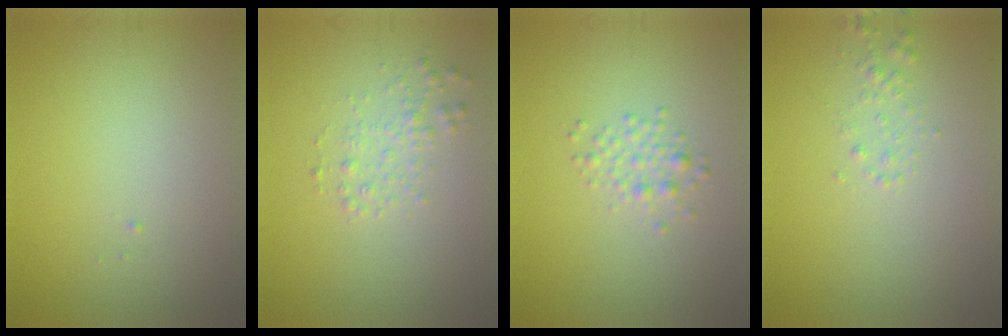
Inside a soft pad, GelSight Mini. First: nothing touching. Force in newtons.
{"total": 1.6, "press": 1.6, "slide": 0.0}
{"total": 1.7, "press": 1.7, "slide": 0.1}
{"total": 0.9, "press": 0.9, "slide": 0.0}